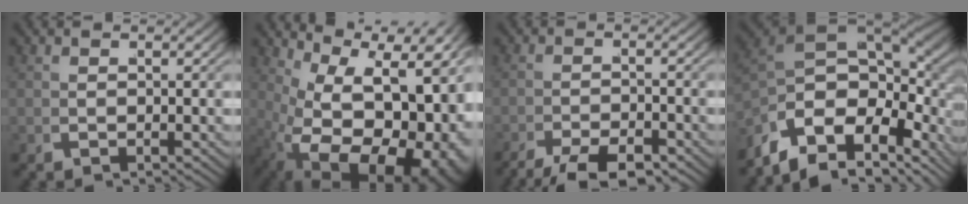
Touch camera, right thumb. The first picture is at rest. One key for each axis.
{"total": 20.4, "fx": -0.8, "fy": 12.4, "fz": 16.2, "tx": -0.290, "ty": -0.038, "tz": 0.016}
{"total": 5.1, "fx": -4.3, "fy": 1.4, "fz": 2.4, "tx": -0.032, "ty": -0.014, "tz": -0.072}
{"total": 19.8, "fx": -1.1, "fy": 12.8, "fz": 15.0, "tx": -0.272, "ty": -0.036, "tz": -0.004}